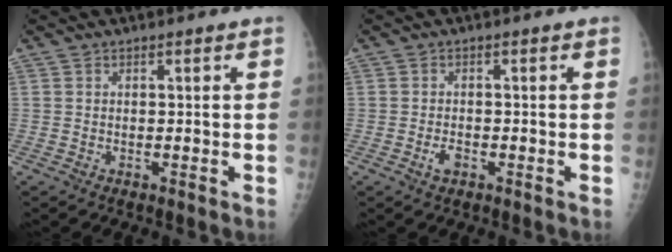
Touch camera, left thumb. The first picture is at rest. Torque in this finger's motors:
{"motor_torque": [-0.06, 0.06, 0.12, -0.12, 0.00]}